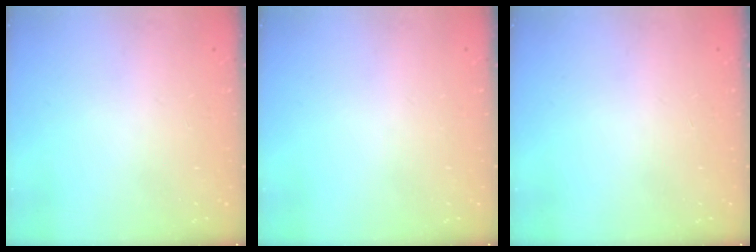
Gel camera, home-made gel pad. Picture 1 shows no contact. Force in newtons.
{"total": 0.0}
{"total": 0.0}